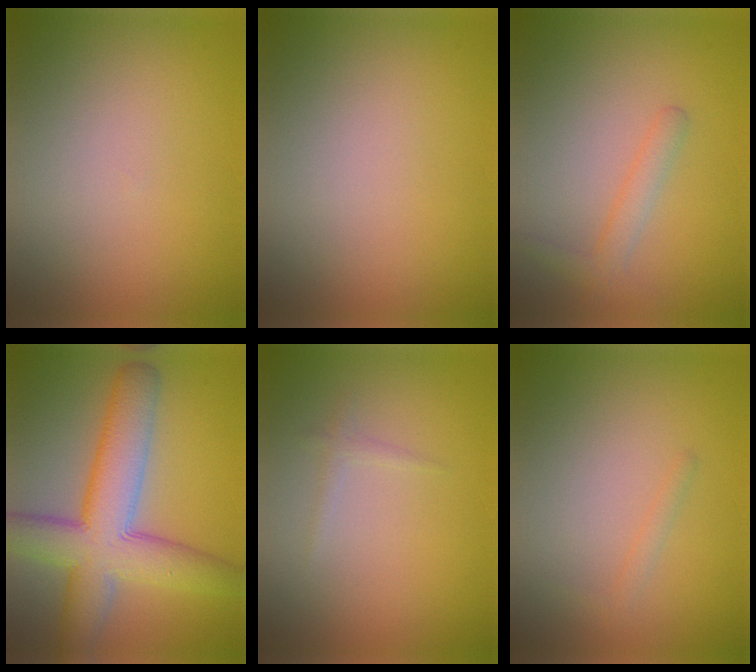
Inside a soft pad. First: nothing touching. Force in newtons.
{"total": 0.0}
{"total": 2.0, "press": 1.9, "slide": 0.1}
{"total": 9.5, "press": 9.5, "slide": 0.4}
{"total": 0.8, "press": 0.8, "slide": 0.0}
{"total": 0.8, "press": 0.8, "slide": 0.0}